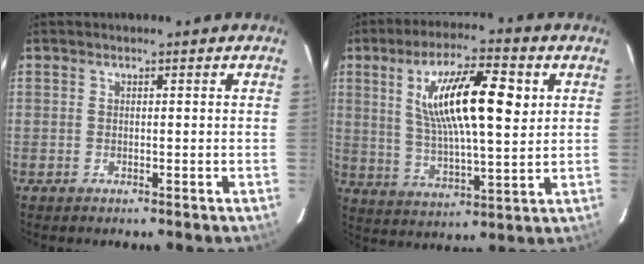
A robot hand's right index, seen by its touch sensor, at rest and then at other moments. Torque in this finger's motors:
{"motor_torque": [0.82, 0.02, 1.06, 0.21]}